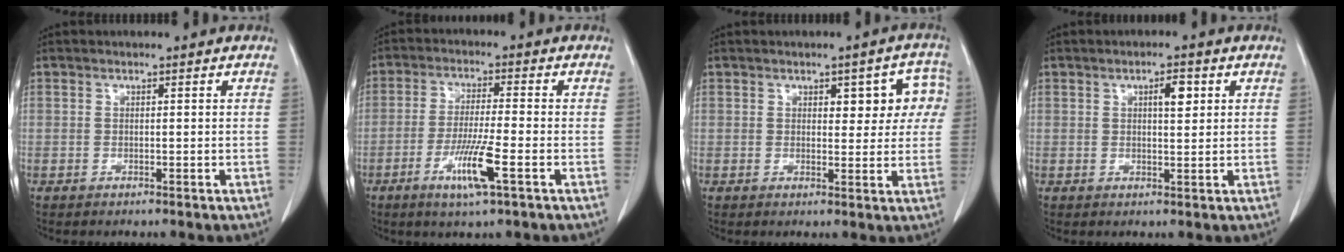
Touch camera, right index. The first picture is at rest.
{"total": 7.9, "force": [-3.3, 0.0, 7.1], "torque": [-0.137, -0.018, -0.062]}
{"total": 6.2, "force": [1.7, 3.0, 5.2], "torque": [-0.044, 0.023, 0.021]}
{"total": 3.1, "force": [1.2, 0.9, 2.8], "torque": [-0.046, 0.000, 0.017]}